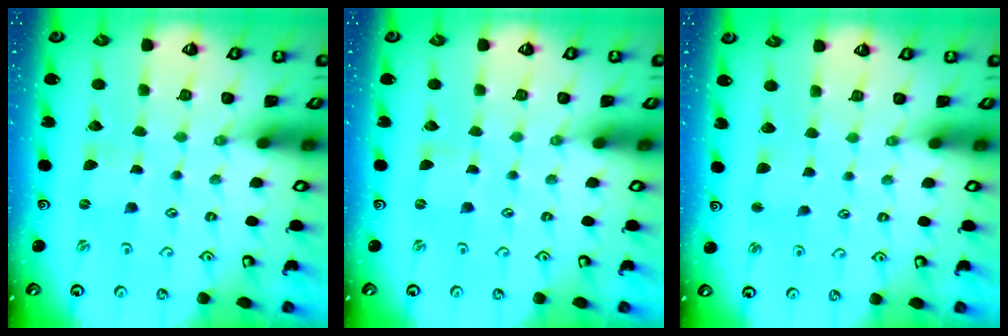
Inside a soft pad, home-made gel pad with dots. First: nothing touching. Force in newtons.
{"total": 0.0}
{"total": 2.8, "press": 2.7, "slide": 0.4}